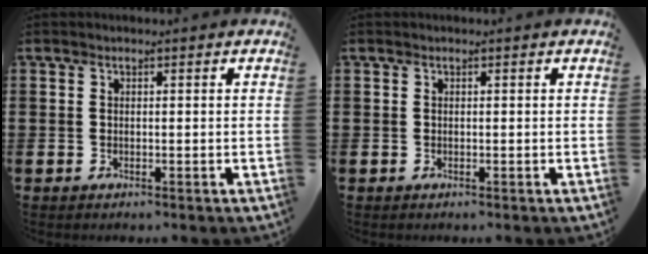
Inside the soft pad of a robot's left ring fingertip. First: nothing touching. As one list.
[{"total": 0.0}]